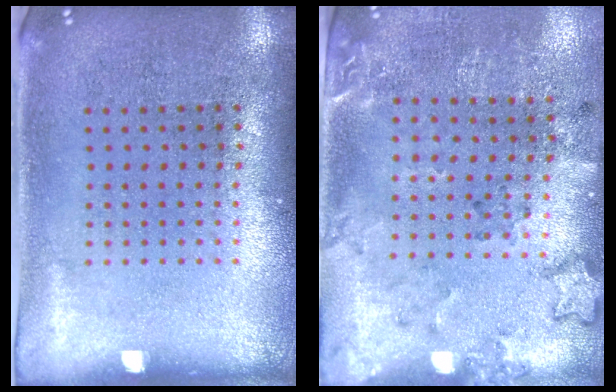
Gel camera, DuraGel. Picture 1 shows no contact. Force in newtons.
{"total": 2.0, "press": 1.5, "slide": 1.4}